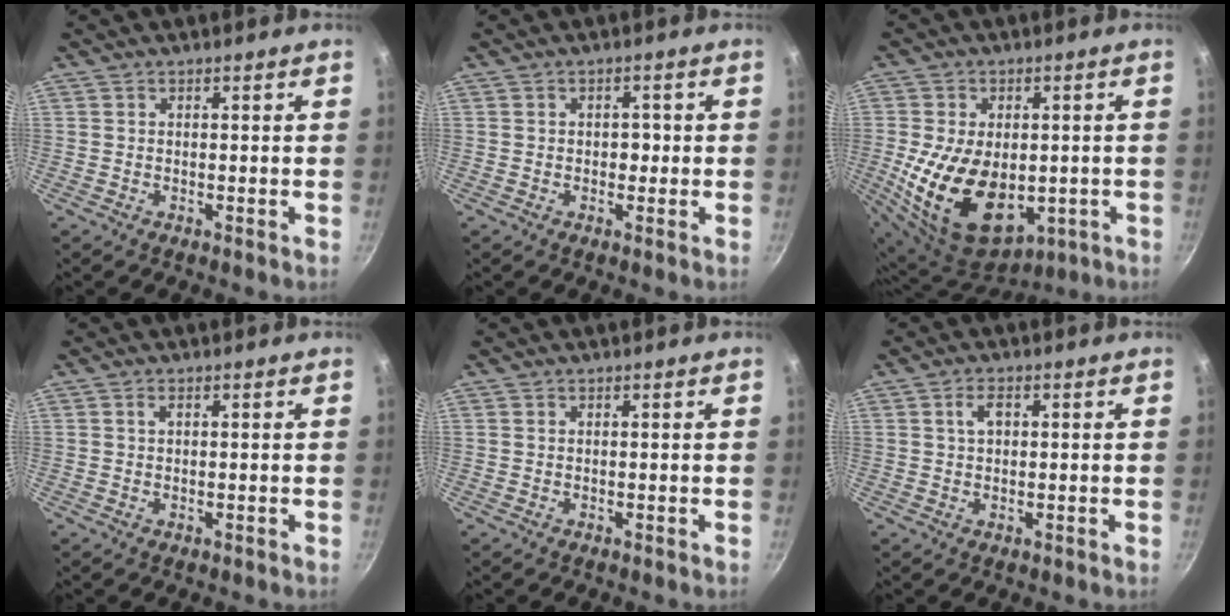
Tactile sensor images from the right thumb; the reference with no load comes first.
{"total": 2.3, "force": [-0.1, 1.8, 1.5], "torque": [-0.008, 0.005, -0.003]}
{"total": 19.0, "force": [-2.7, 12.6, 14.1], "torque": [-0.242, -0.012, -0.020]}
{"total": 1.0, "force": [0.2, 0.4, 0.9], "torque": [-0.015, 0.002, 0.002]}
{"total": 0.0}
{"total": 3.0, "force": [0.7, 1.8, 2.3], "torque": [-0.032, 0.005, 0.010]}